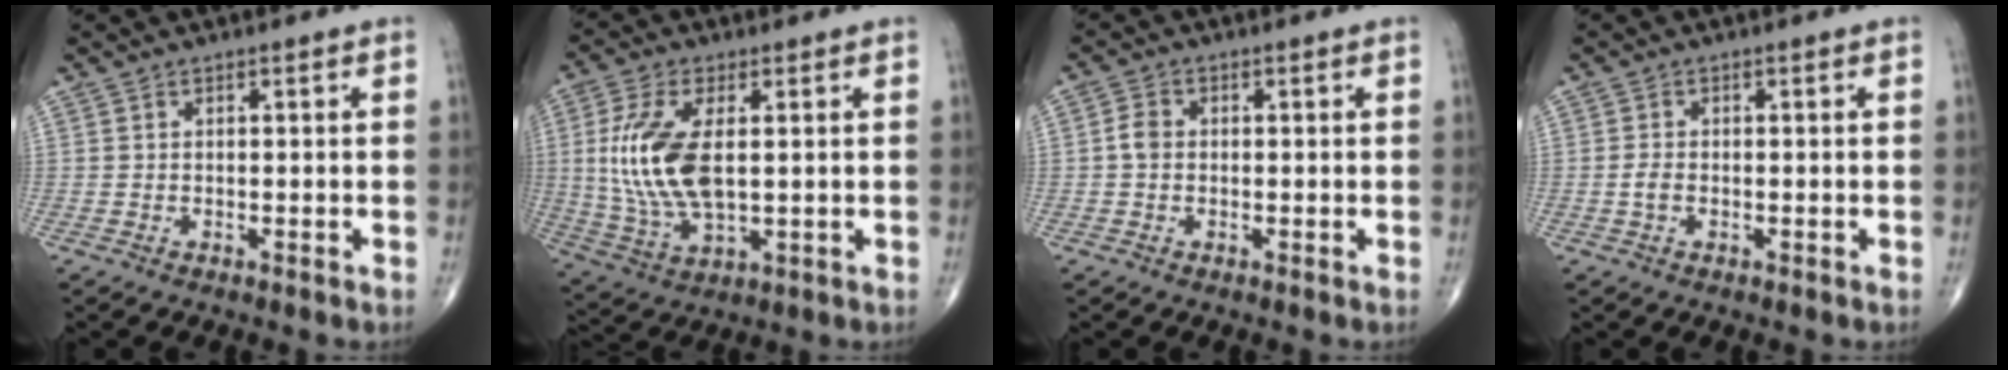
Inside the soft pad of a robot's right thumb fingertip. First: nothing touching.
{"total": 14.1, "force": [1.5, 6.8, 12.3], "torque": [-0.266, -0.011, 0.038]}
{"total": 2.6, "force": [-0.1, 2.0, 1.6], "torque": [-0.027, 0.006, -0.007]}
{"total": 1.6, "force": [-0.3, 0.9, 1.2], "torque": [-0.029, 0.002, -0.007]}